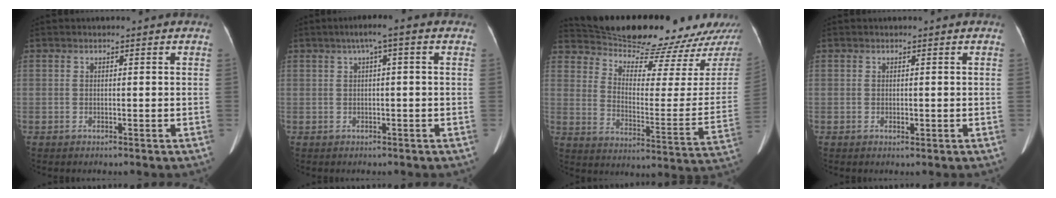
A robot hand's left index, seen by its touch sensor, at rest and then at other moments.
{"total": 3.6, "force": [1.5, 0.0, 3.2], "torque": [-0.053, 0.021, 0.022]}
{"total": 22.8, "force": [21.6, 2.8, 6.9], "torque": [-0.103, -0.070, 0.293]}
{"total": 0.6, "force": [0.2, 0.4, 0.5], "torque": [-0.006, 0.000, 0.004]}